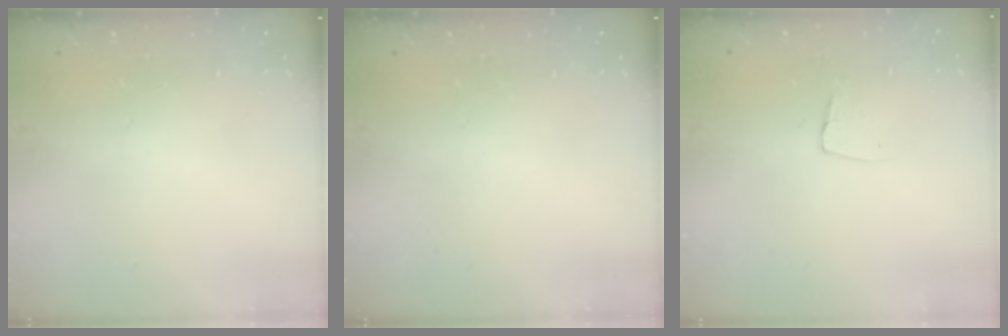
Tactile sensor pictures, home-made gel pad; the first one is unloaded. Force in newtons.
{"total": 0.0}
{"total": 4.8, "press": 4.8, "slide": 0.3}